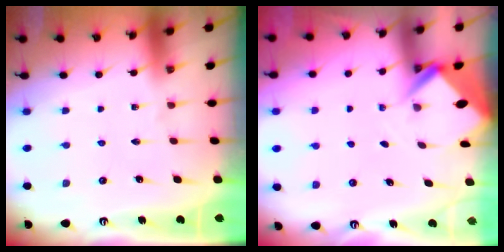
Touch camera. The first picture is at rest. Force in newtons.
{"total": 2.6, "press": 2.6, "slide": 0.1}